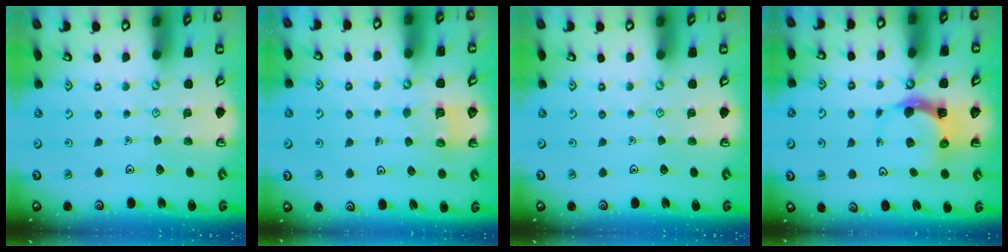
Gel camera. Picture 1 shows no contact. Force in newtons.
{"total": 3.3, "press": 3.3, "slide": 0.2}
{"total": 0.0}
{"total": 4.7, "press": 4.7, "slide": 0.7}